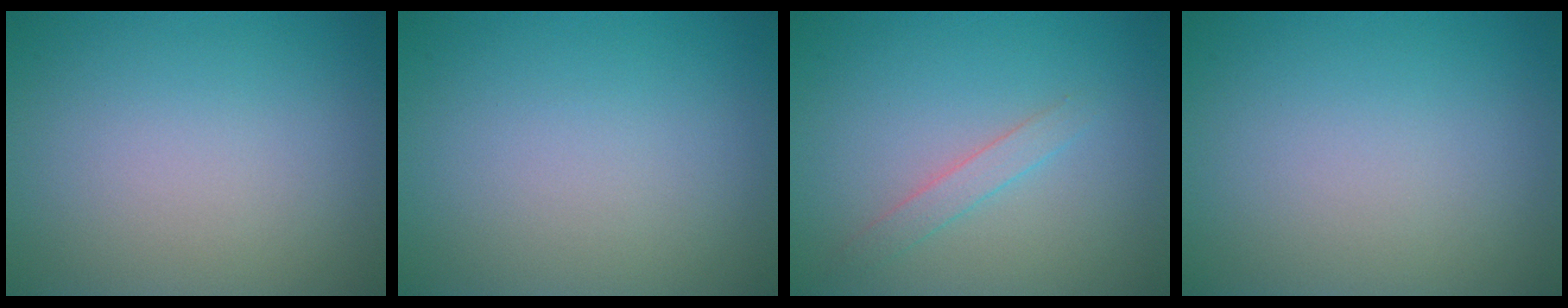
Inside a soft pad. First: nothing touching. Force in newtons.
{"total": 0.0}
{"total": 1.5, "press": 1.5, "slide": 0.1}
{"total": 0.0}